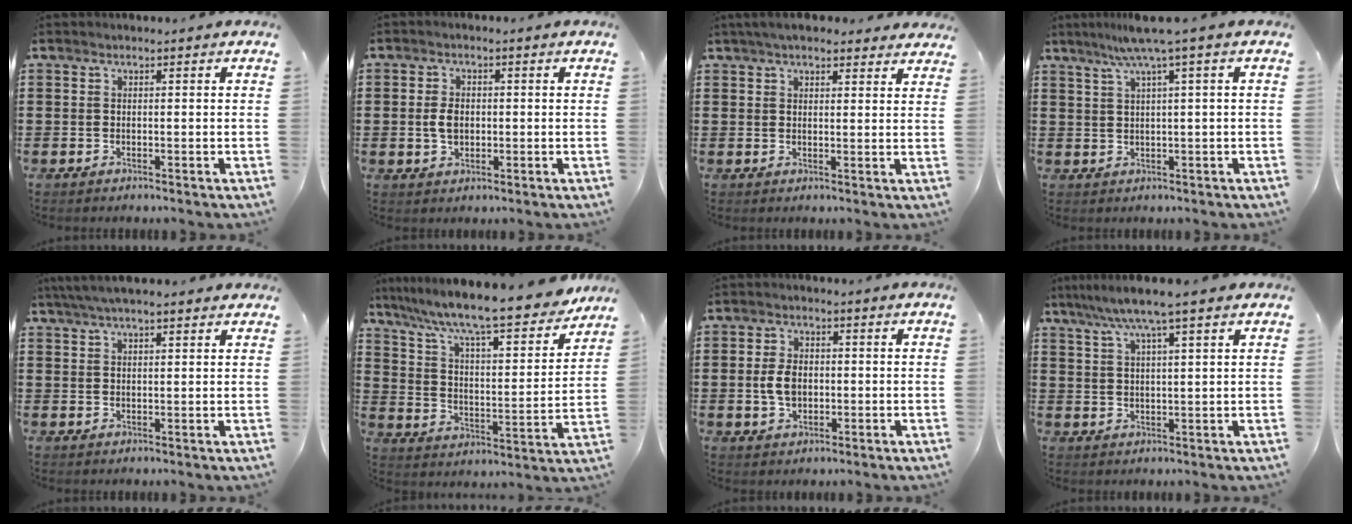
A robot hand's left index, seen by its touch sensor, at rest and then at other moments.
{"total": 3.4, "force": [0.0, 2.2, 2.6], "torque": [-0.059, 0.004, -0.004]}
{"total": 4.1, "force": [3.7, 0.9, 1.6], "torque": [-0.040, -0.002, 0.068]}
{"total": 5.1, "force": [2.4, -0.7, 4.4], "torque": [-0.088, -0.005, 0.039]}
{"total": 4.2, "force": [3.5, 0.6, 2.3], "torque": [-0.053, 0.002, 0.063]}
{"total": 9.8, "force": [8.6, 0.3, 4.7], "torque": [-0.118, -0.063, 0.138]}
{"total": 4.5, "force": [-0.2, 2.9, 3.4], "torque": [-0.083, 0.004, -0.009]}
{"total": 6.5, "force": [4.8, 0.1, 4.3], "torque": [-0.096, -0.009, 0.083]}